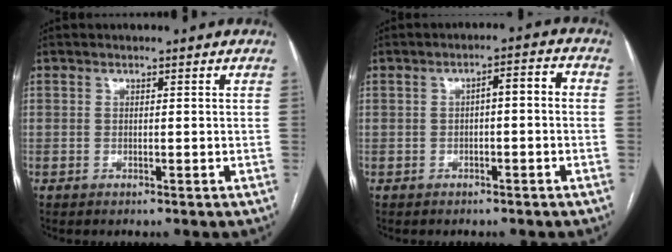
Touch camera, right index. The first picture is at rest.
{"total": 3.8, "force": [-0.3, 1.0, 3.6], "torque": [-0.051, 0.023, -0.005]}